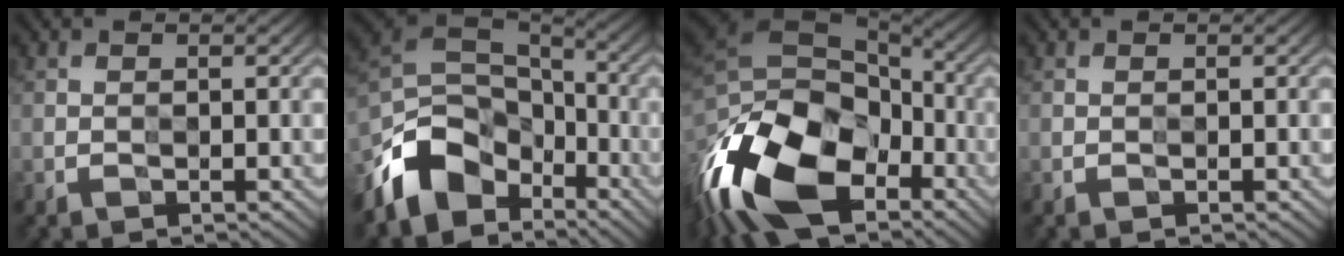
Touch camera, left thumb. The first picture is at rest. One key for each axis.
{"total": 9.7, "fx": -6.2, "fy": 6.5, "fz": 3.7, "tx": -0.076, "ty": -0.003, "tz": -0.126}
{"total": 18.1, "fx": -8.6, "fy": 11.6, "fz": 10.8, "tx": -0.230, "ty": -0.023, "tz": -0.121}
{"total": 0.0}